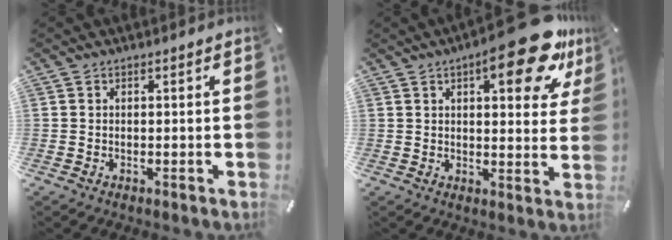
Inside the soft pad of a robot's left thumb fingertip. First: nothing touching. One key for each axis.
{"total": 17.1, "fx": 9.5, "fy": 5.6, "fz": 13.1, "tx": -0.168, "ty": -0.055, "tz": 0.144}